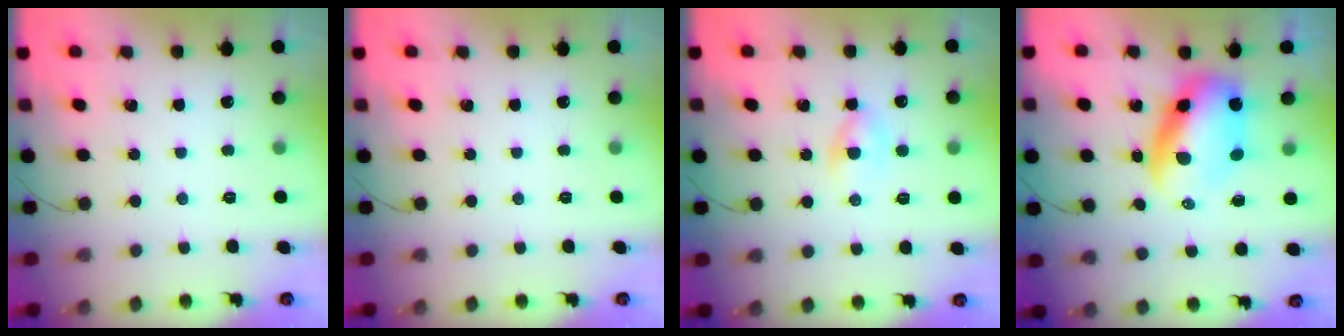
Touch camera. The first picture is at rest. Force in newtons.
{"total": 0.0}
{"total": 3.6, "press": 3.6, "slide": 0.8}
{"total": 8.8, "press": 8.5, "slide": 2.0}